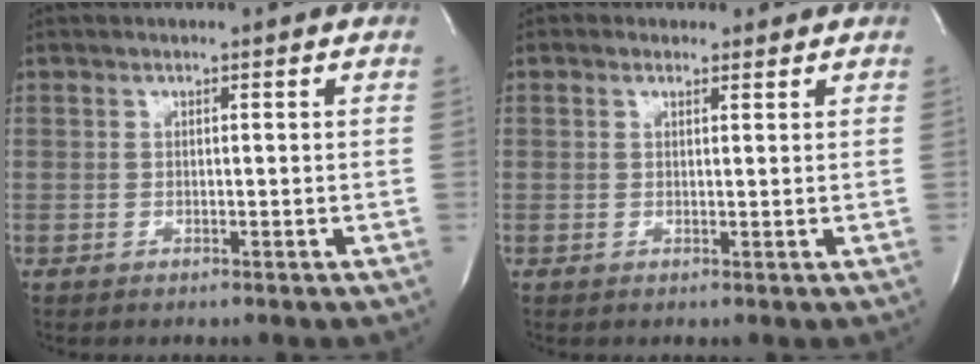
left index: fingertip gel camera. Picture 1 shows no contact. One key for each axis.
{"total": 1.8, "fx": 1.1, "fy": 1.3, "fz": 0.3, "tx": -0.010, "ty": 0.011, "tz": 0.015}